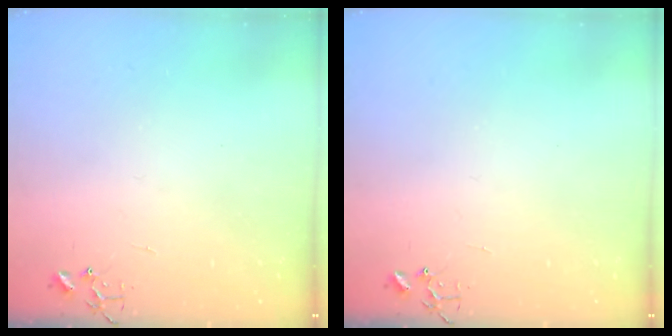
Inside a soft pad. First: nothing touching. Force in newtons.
{"total": 0.0}